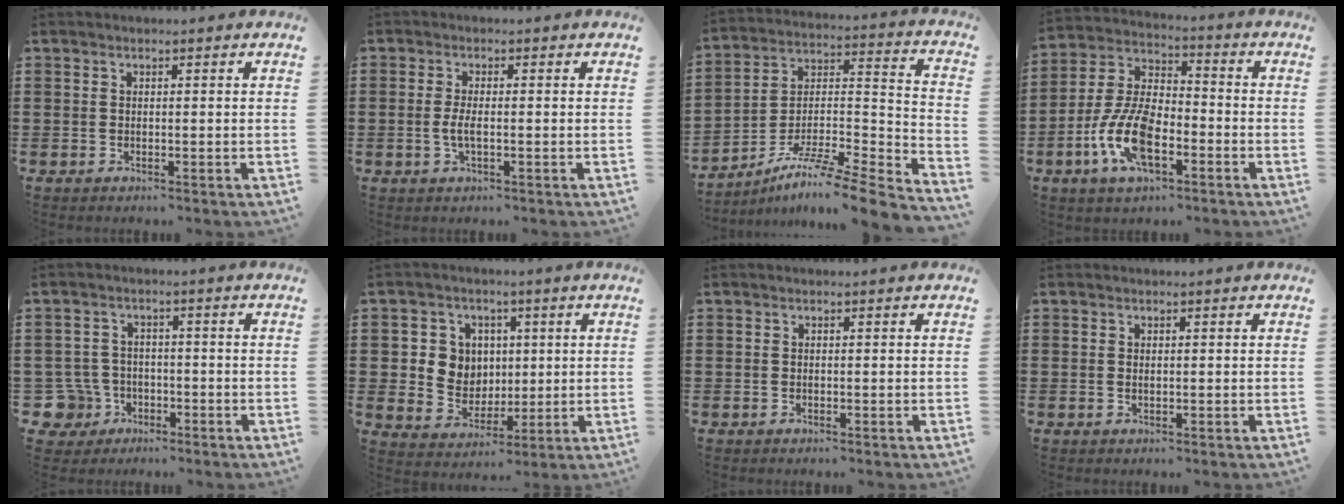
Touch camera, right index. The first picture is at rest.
{"total": 2.9, "force": [-0.6, 0.7, 2.7], "torque": [-0.064, -0.006, -0.016]}
{"total": 8.1, "force": [-6.3, 0.9, 5.1], "torque": [-0.084, -0.002, -0.125]}
{"total": 10.8, "force": [-4.1, 5.2, 8.5], "torque": [-0.210, -0.004, -0.083]}
{"total": 6.1, "force": [-2.5, 5.1, 2.1], "torque": [-0.089, 0.002, -0.054]}
{"total": 6.6, "force": [1.5, 6.2, 1.6], "torque": [-0.054, 0.013, 0.026]}
{"total": 0.0}
{"total": 0.6, "force": [0.0, 0.3, 0.5], "torque": [-0.011, -0.001, 0.001]}